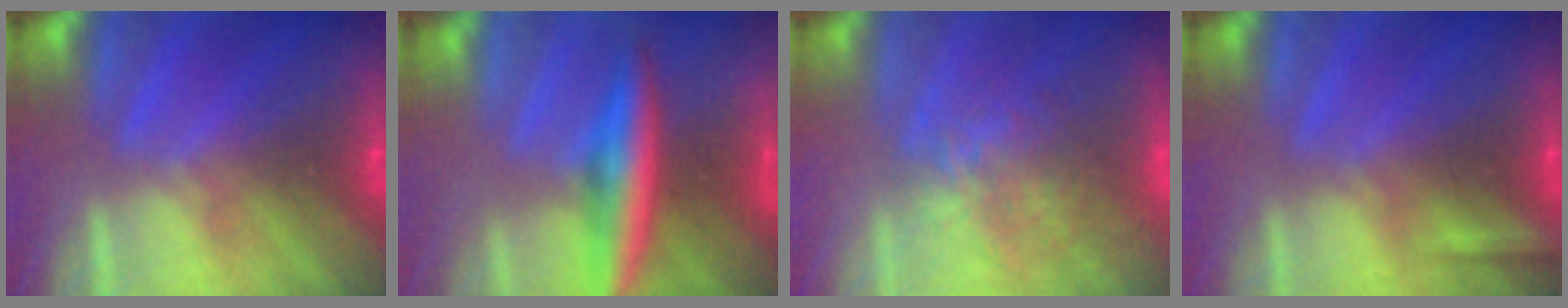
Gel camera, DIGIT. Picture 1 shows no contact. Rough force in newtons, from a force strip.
{"total": 7.3}
{"total": 3.6}
{"total": 2.3}